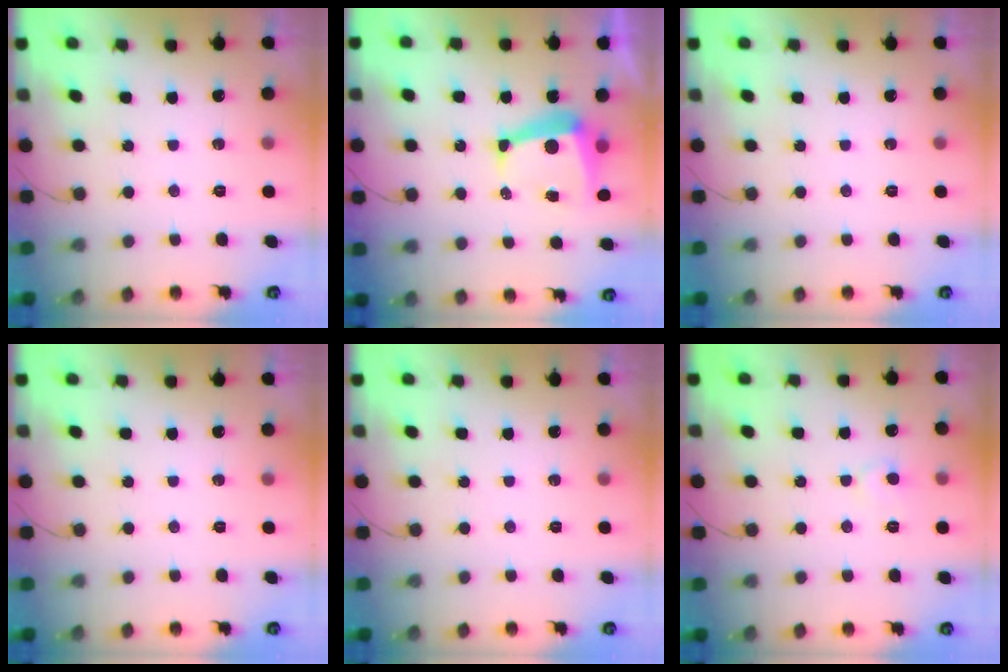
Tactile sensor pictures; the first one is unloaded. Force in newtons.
{"total": 8.8, "press": 8.8, "slide": 0.7}
{"total": 0.0}
{"total": 0.0}
{"total": 0.0}
{"total": 5.5, "press": 5.5, "slide": 0.5}